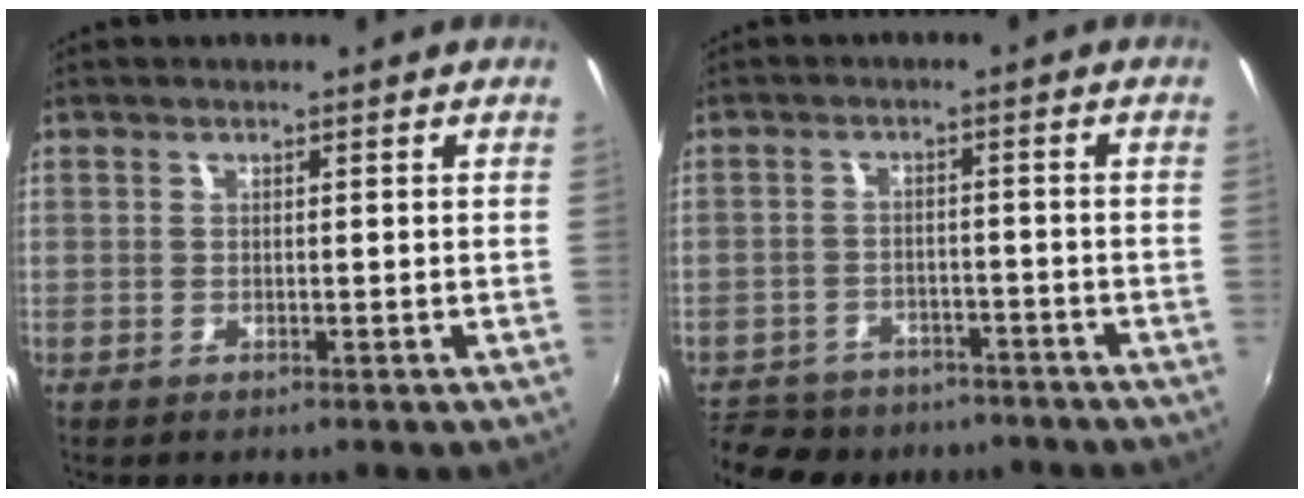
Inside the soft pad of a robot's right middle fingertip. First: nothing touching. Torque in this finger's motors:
{"motor_torque": [1.02, -1.12, 0.48, 0.16]}